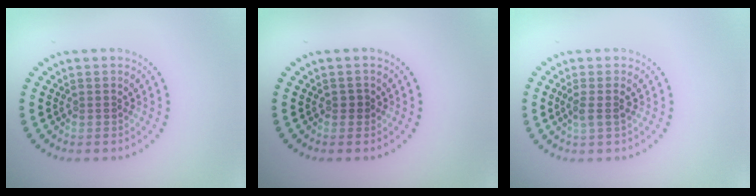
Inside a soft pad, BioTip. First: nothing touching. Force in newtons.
{"total": 0.7, "press": 0.7, "slide": 0.1}
{"total": 1.6, "press": 1.4, "slide": 0.9}